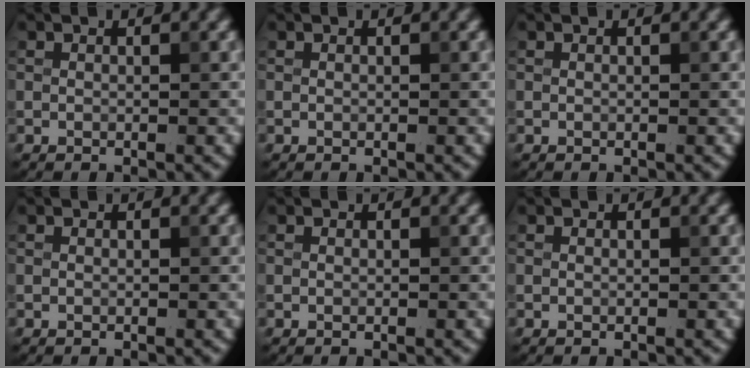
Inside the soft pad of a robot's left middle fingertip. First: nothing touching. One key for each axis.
{"total": 0.0}
{"total": 0.0}
{"total": 0.0}
{"total": 0.0}
{"total": 0.0}